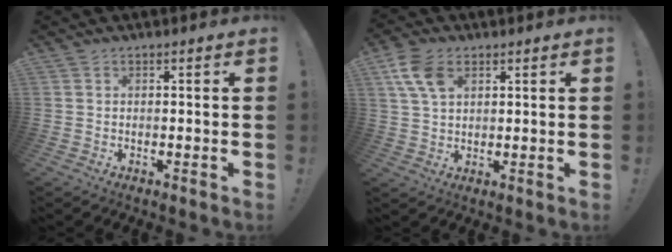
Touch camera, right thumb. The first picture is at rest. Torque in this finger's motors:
{"motor_torque": [0.88, 1.50, 0.60, -0.25, 0.00]}